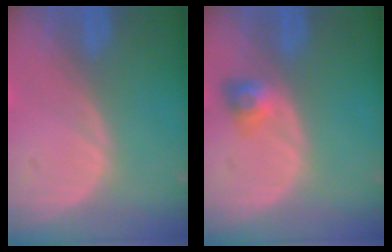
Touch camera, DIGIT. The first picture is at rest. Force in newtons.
{"total": 3.0, "press": 2.7, "slide": 1.4}